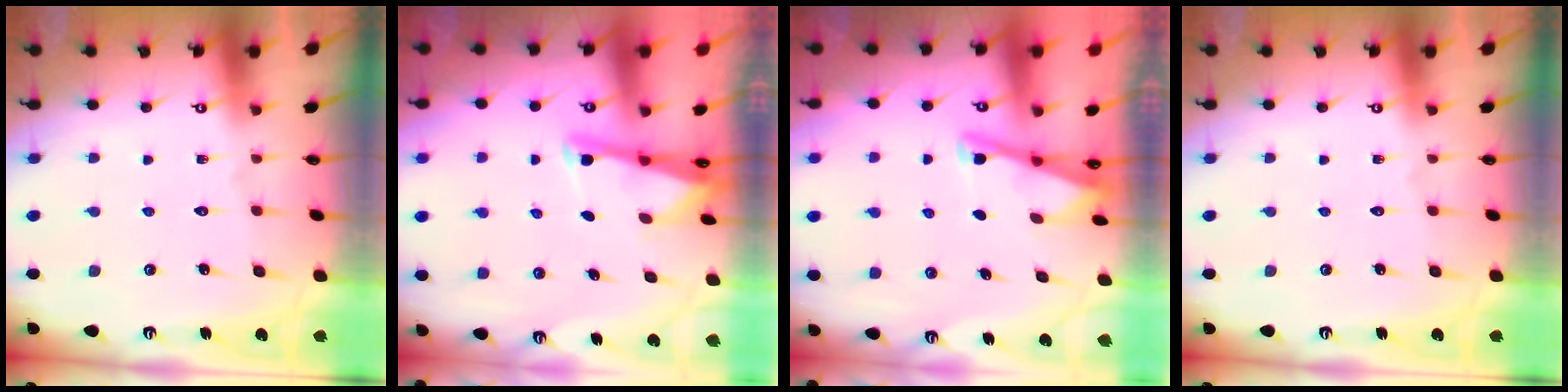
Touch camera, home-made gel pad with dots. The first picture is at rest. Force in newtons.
{"total": 2.5, "press": 2.5, "slide": 0.1}
{"total": 3.0, "press": 3.0, "slide": 0.3}
{"total": 0.0}